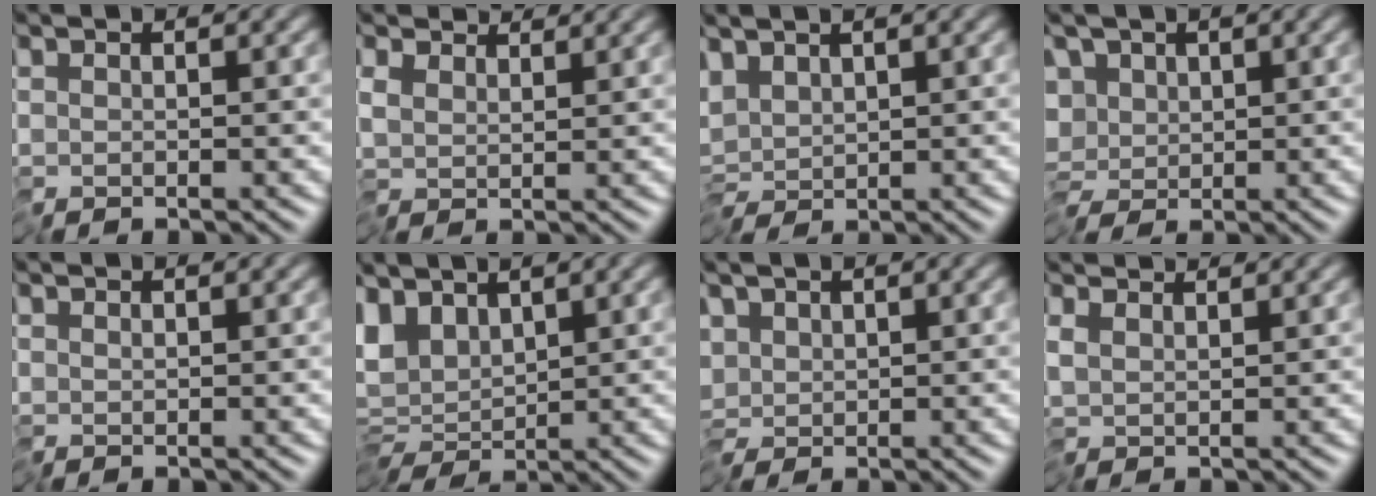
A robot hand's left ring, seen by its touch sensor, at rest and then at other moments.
{"total": 2.9, "force": [2.2, 1.3, 1.3], "torque": [-0.031, 0.006, 0.032]}
{"total": 2.4, "force": [0.3, 1.3, 2.0], "torque": [-0.036, 0.005, 0.000]}
{"total": 5.4, "force": [-0.3, 4.1, 3.5], "torque": [-0.033, 0.015, -0.029]}
{"total": 0.0}
{"total": 6.8, "force": [2.0, 3.9, 5.2], "torque": [-0.078, -0.001, 0.034]}
{"total": 2.6, "force": [-0.3, 1.6, 2.0], "torque": [-0.034, 0.009, -0.012]}
{"total": 1.7, "force": [1.4, 0.3, 0.8], "torque": [-0.018, 0.007, 0.024]}